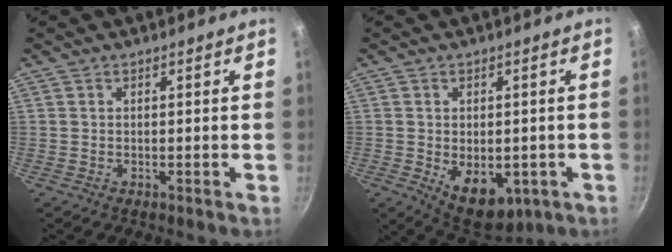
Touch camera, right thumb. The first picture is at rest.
{"total": 10.2, "force": [-2.5, 6.4, 7.5], "torque": [-0.075, -0.008, -0.017]}